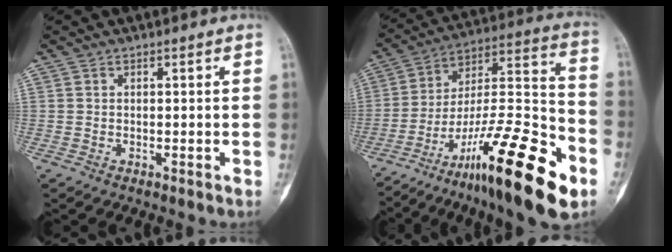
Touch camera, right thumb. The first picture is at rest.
{"total": 27.0, "force": [-14.5, 6.5, 21.9], "torque": [-0.331, 0.078, -0.231]}